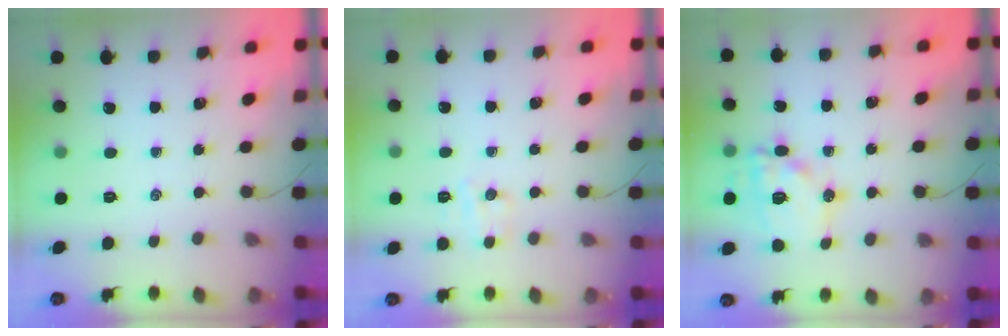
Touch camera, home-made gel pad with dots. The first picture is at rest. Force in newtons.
{"total": 4.8, "press": 4.7, "slide": 0.9}
{"total": 15.6, "press": 15.5, "slide": 2.2}